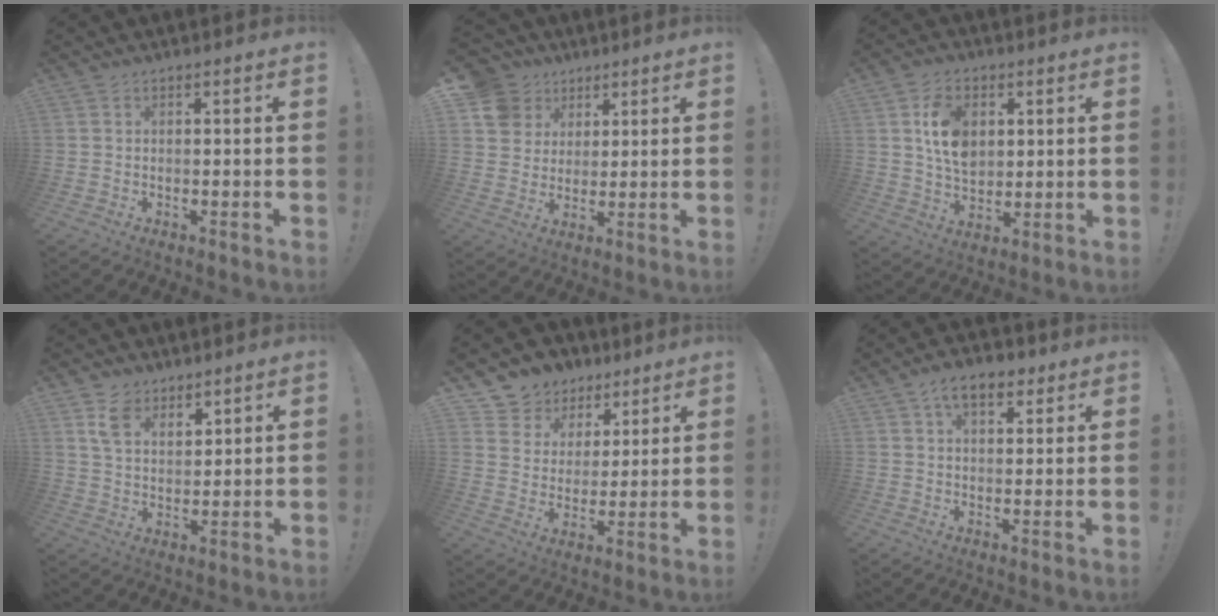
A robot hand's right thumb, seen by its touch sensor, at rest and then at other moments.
{"total": 11.2, "force": [4.9, 9.6, 2.8], "torque": [-0.038, -0.024, 0.102]}
{"total": 11.8, "force": [3.6, 8.7, 7.2], "torque": [-0.110, -0.004, 0.068]}
{"total": 8.3, "force": [6.4, 4.4, 2.9], "torque": [-0.060, -0.033, 0.123]}
{"total": 8.5, "force": [5.0, 6.7, 1.2], "torque": [-0.020, -0.045, 0.103]}
{"total": 7.2, "force": [3.7, 3.9, 4.8], "torque": [-0.068, -0.003, 0.065]}